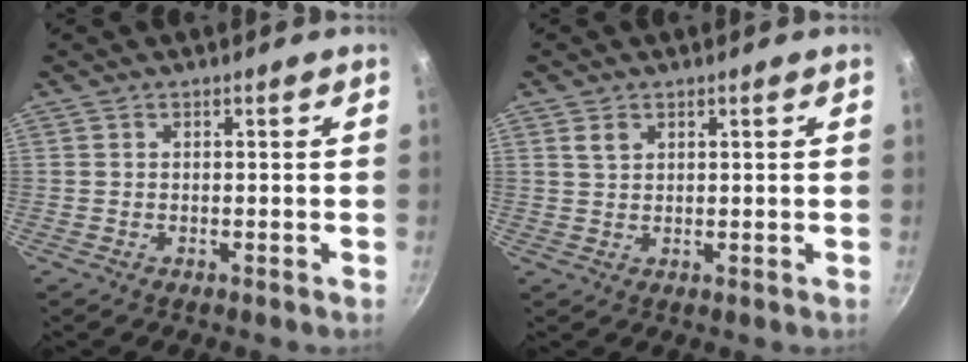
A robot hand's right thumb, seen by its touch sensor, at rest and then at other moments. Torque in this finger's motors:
{"motor_torque": [-0.15, 0.50, 0.79, 0.64, 0.12]}